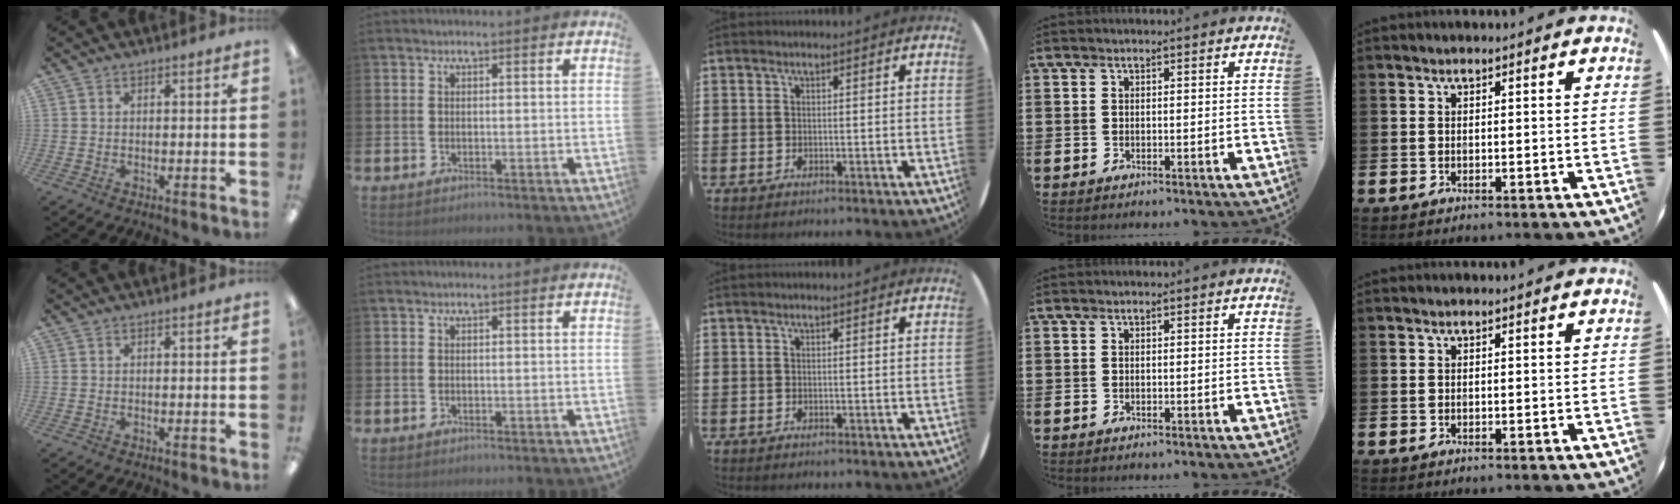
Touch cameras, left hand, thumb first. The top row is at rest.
{}